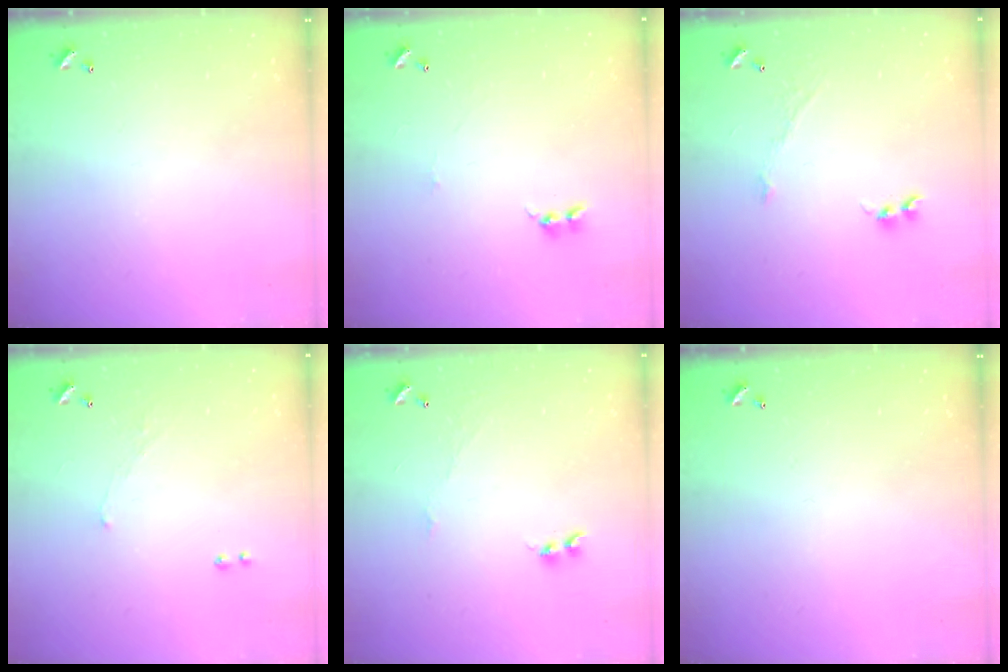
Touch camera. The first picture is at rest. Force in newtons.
{"total": 0.0}
{"total": 2.9, "press": 2.8, "slide": 0.5}
{"total": 2.5, "press": 2.4, "slide": 0.7}
{"total": 2.9, "press": 2.8, "slide": 0.5}
{"total": 0.0}